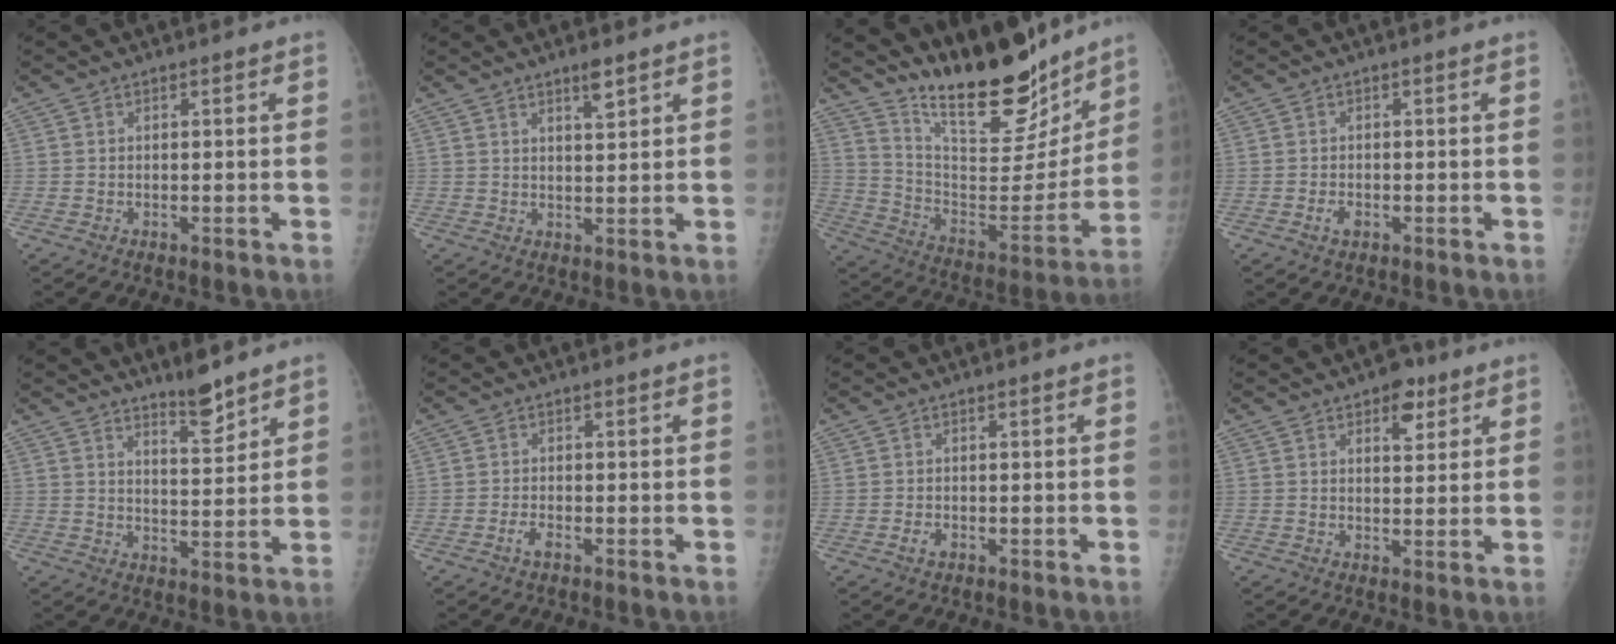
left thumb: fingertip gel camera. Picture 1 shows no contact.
{"total": 3.3, "force": [2.3, 0.7, 2.3], "torque": [-0.032, -0.017, 0.038]}
{"total": 22.8, "force": [18.3, 7.1, 11.7], "torque": [-0.137, -0.109, 0.305]}
{"total": 1.7, "force": [-0.8, 1.1, 1.1], "torque": [-0.019, 0.004, -0.013]}
{"total": 5.9, "force": [4.9, 1.1, 3.1], "torque": [-0.038, -0.045, 0.081]}
{"total": 1.8, "force": [-1.1, 0.7, 1.3], "torque": [-0.028, 0.007, -0.021]}
{"total": 1.4, "force": [-0.6, 0.9, 0.9], "torque": [-0.015, 0.003, -0.012]}
{"total": 5.3, "force": [3.0, 2.9, 3.3], "torque": [-0.023, -0.013, 0.038]}